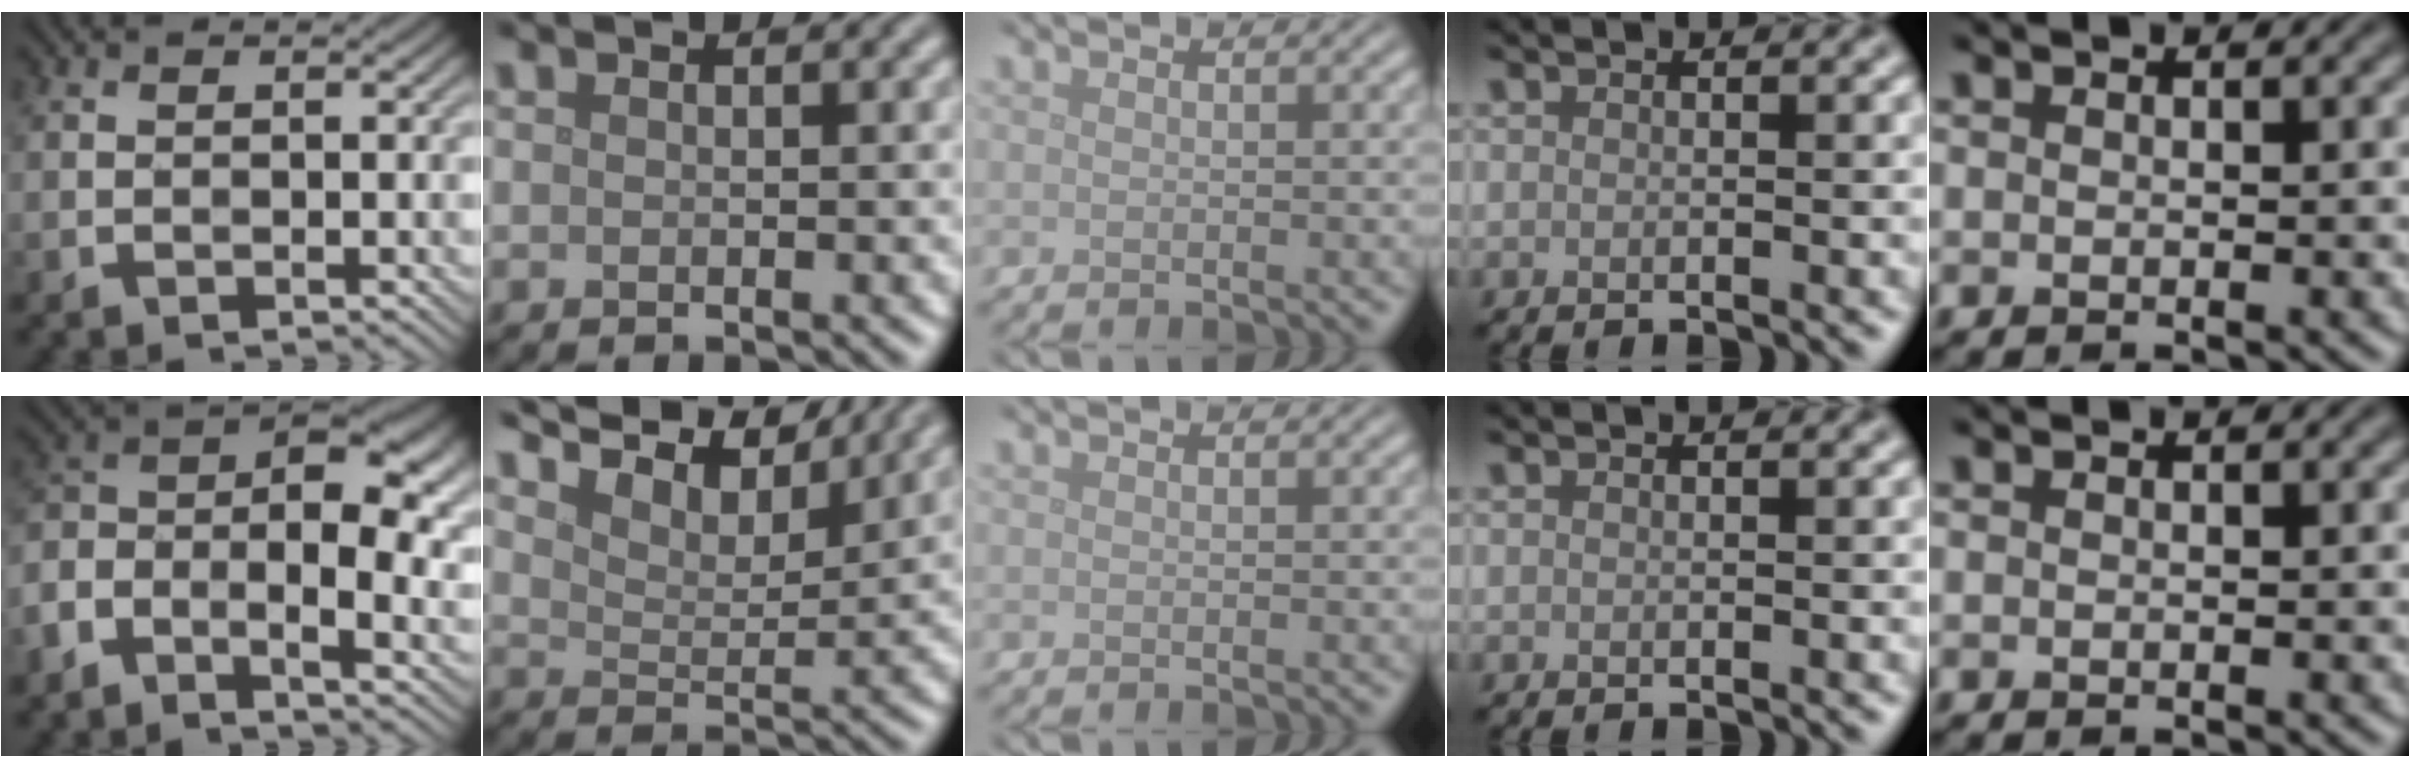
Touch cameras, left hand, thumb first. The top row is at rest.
{"thumb": {"total": 11.9, "force": [-3.0, 6.5, 9.5], "torque": [-0.170, -0.007, -0.065]}, "index": {"total": 9.2, "force": [8.2, 2.1, 3.6], "torque": [-0.071, 0.006, 0.104]}}